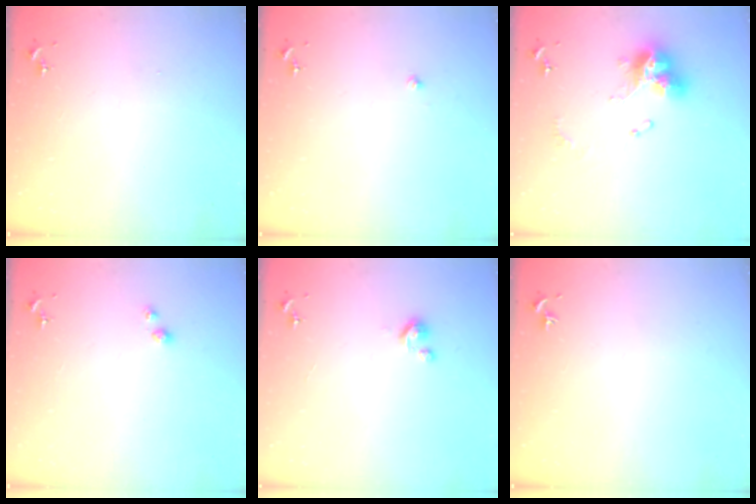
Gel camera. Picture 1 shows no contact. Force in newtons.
{"total": 2.0, "press": 2.0, "slide": 0.2}
{"total": 13.2, "press": 13.1, "slide": 1.2}
{"total": 3.0, "press": 3.0, "slide": 0.5}
{"total": 2.8, "press": 2.8, "slide": 0.3}
{"total": 0.0}